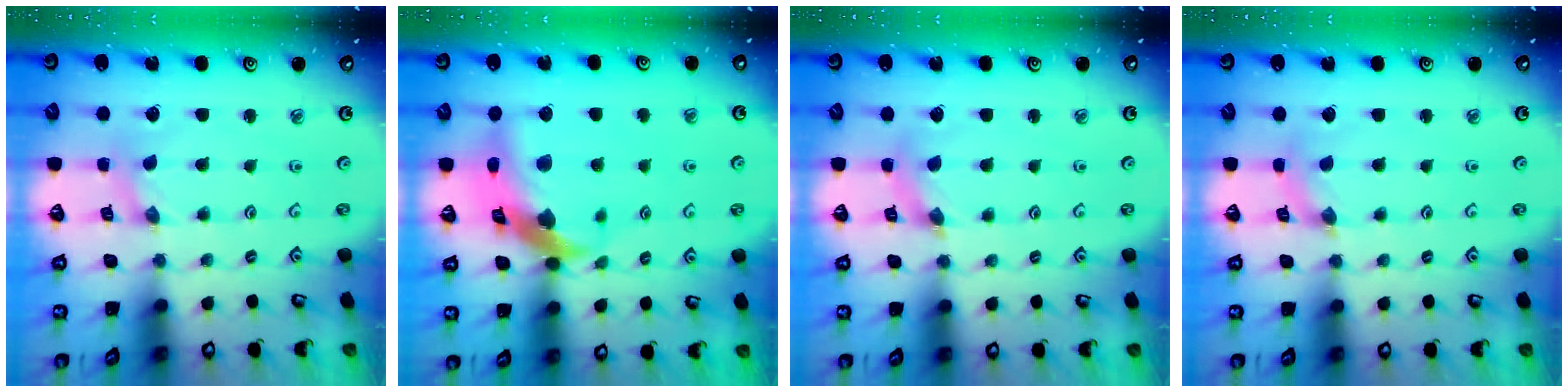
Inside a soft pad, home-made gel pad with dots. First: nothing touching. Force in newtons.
{"total": 16.2, "press": 16.1, "slide": 2.2}
{"total": 2.3, "press": 2.3, "slide": 0.4}
{"total": 1.5, "press": 1.5, "slide": 0.4}